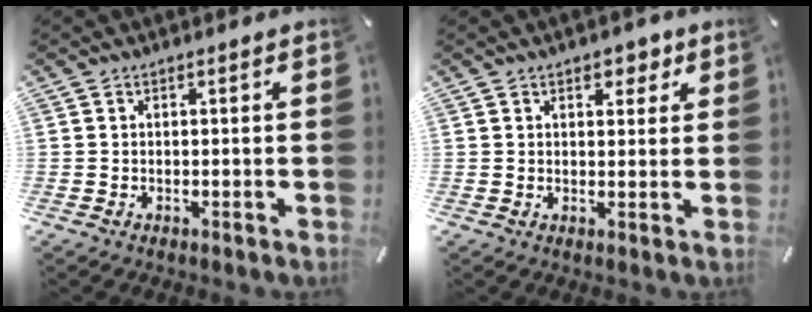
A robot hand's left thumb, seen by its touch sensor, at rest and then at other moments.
{"total": 3.8, "force": [2.2, 2.5, 1.9], "torque": [-0.012, -0.004, 0.030]}